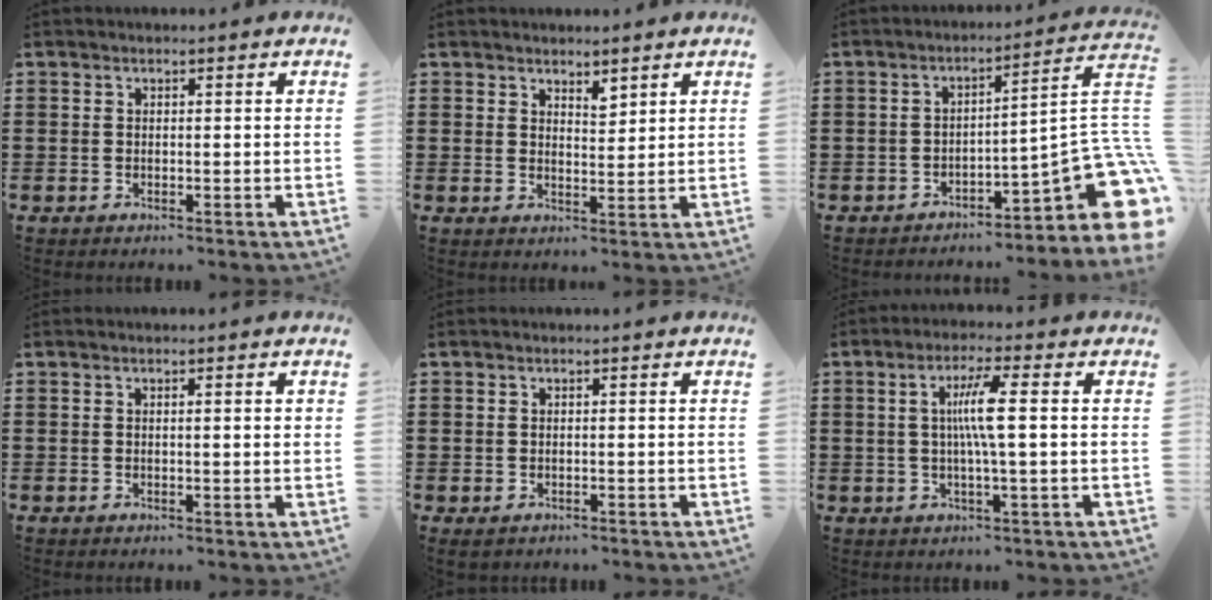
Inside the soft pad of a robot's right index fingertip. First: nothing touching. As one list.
[{"total": 2.3, "force": [2.1, 0.7, 0.3], "torque": [-0.003, 0.002, 0.039]}, {"total": 8.5, "force": [-4.1, 2.2, 7.1], "torque": [-0.090, -0.014, -0.080]}, {"total": 0.8, "force": [0.1, 0.0, 0.8], "torque": [-0.014, 0.000, 0.001]}, {"total": 0.8, "force": [-0.5, 0.6, 0.0], "torque": [-0.003, 0.004, -0.012]}, {"total": 6.1, "force": [0.5, 0.1, 6.1], "torque": [-0.120, -0.005, -0.001]}]